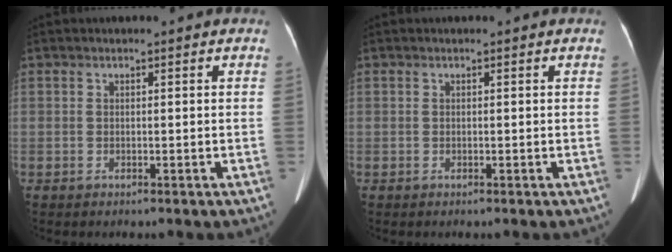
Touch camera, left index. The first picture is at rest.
{"total": 0.0}